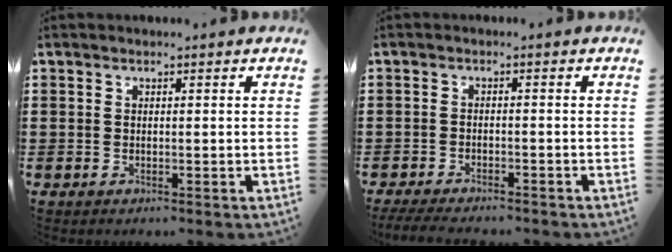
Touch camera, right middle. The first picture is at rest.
{"total": 2.5, "force": [-2.4, 0.2, 0.7], "torque": [-0.020, -0.002, -0.052]}